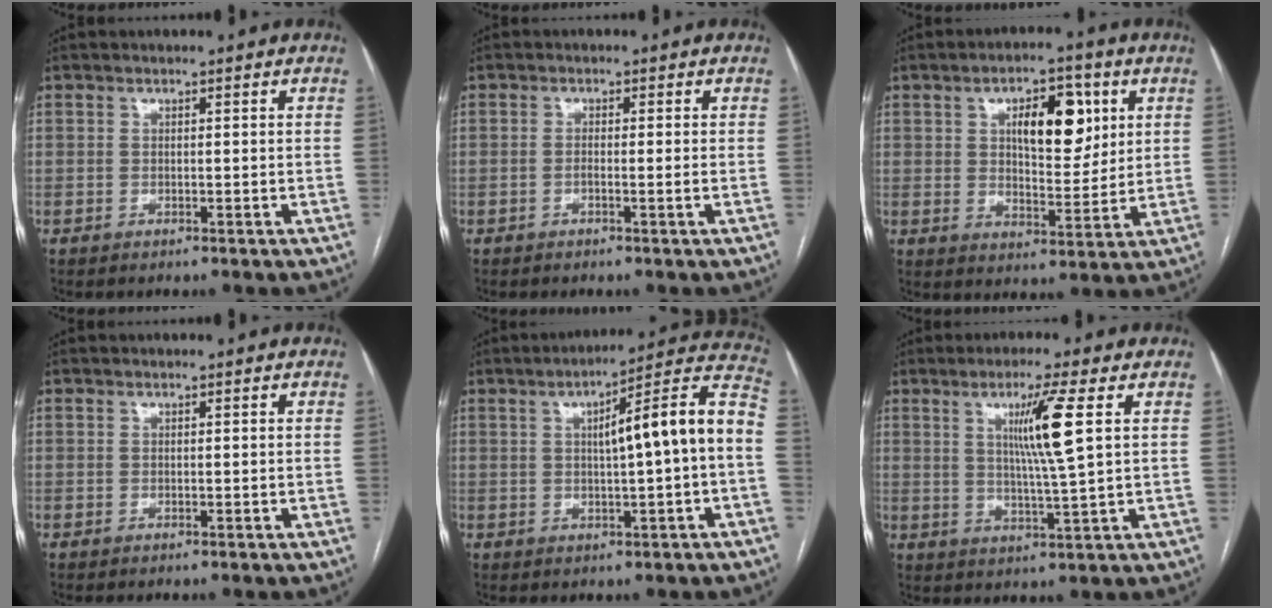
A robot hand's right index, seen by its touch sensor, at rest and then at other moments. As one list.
[{"total": 1.4, "force": [-0.5, -0.1, 1.3], "torque": [-0.022, 0.001, -0.009]}, {"total": 10.2, "force": [3.5, 4.3, 8.5], "torque": [-0.128, 0.009, 0.058]}, {"total": 0.0}, {"total": 13.7, "force": [0.4, 0.3, 13.6], "torque": [-0.189, 0.034, 0.005]}, {"total": 8.0, "force": [2.5, -1.2, 7.5], "torque": [-0.134, -0.009, 0.047]}]